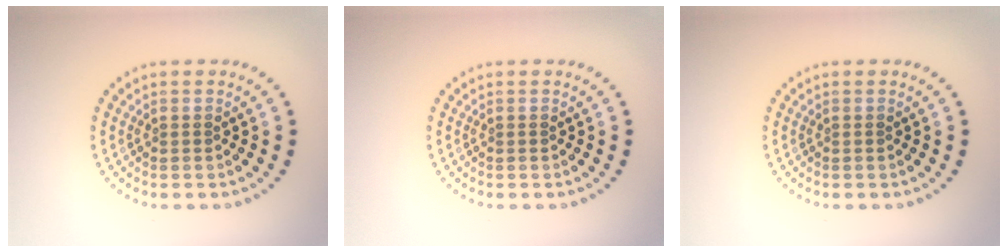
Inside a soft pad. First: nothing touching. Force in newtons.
{"total": 0.0}
{"total": 0.0}